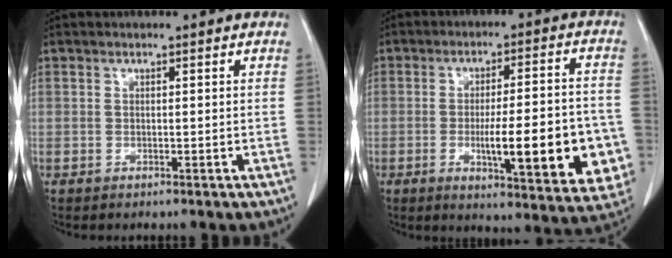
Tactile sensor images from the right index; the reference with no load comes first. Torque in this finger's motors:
{"motor_torque": [1.83, -0.31, 0.55, 0.18]}